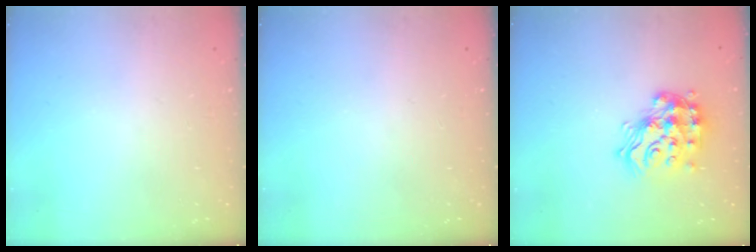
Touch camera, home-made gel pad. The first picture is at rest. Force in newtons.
{"total": 0.0}
{"total": 17.2, "press": 17.2, "slide": 0.9}